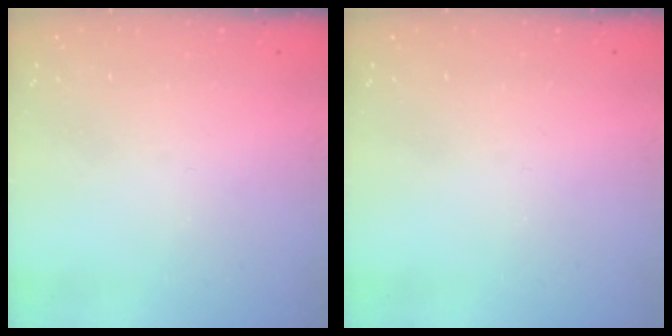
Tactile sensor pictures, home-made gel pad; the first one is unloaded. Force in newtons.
{"total": 0.0}